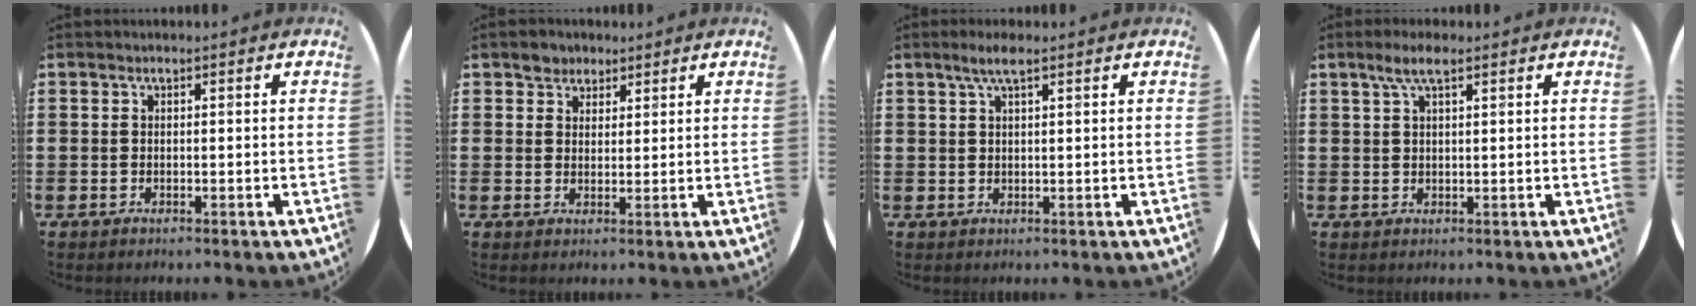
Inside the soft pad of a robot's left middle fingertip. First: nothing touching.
{"total": 2.4, "force": [1.9, 1.4, -0.1], "torque": [0.004, 0.004, 0.037]}
{"total": 2.8, "force": [1.7, 0.4, 2.1], "torque": [-0.044, 0.006, 0.029]}
{"total": 3.4, "force": [2.1, 0.8, 2.5], "torque": [-0.053, 0.007, 0.036]}